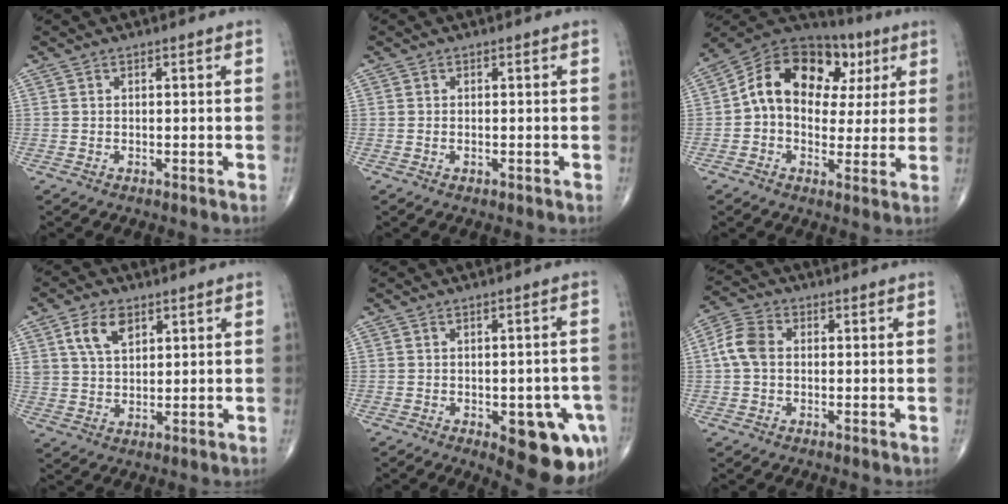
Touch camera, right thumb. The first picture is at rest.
{"total": 0.6, "force": [-0.2, 0.3, 0.5], "torque": [-0.010, 0.002, -0.003]}
{"total": 18.3, "force": [3.9, 12.3, 12.9], "torque": [-0.175, 0.032, 0.052]}
{"total": 7.1, "force": [3.4, 4.3, 4.6], "torque": [-0.072, -0.011, 0.066]}
{"total": 13.5, "force": [-5.3, 5.8, 11.0], "torque": [-0.094, 0.011, -0.052]}
{"total": 5.9, "force": [0.3, 4.3, 4.1], "torque": [-0.087, 0.017, -0.003]}